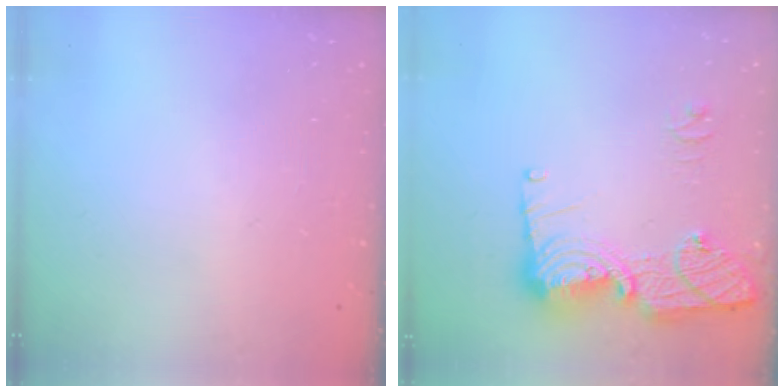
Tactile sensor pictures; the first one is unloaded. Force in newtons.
{"total": 15.6, "press": 15.6, "slide": 1.3}